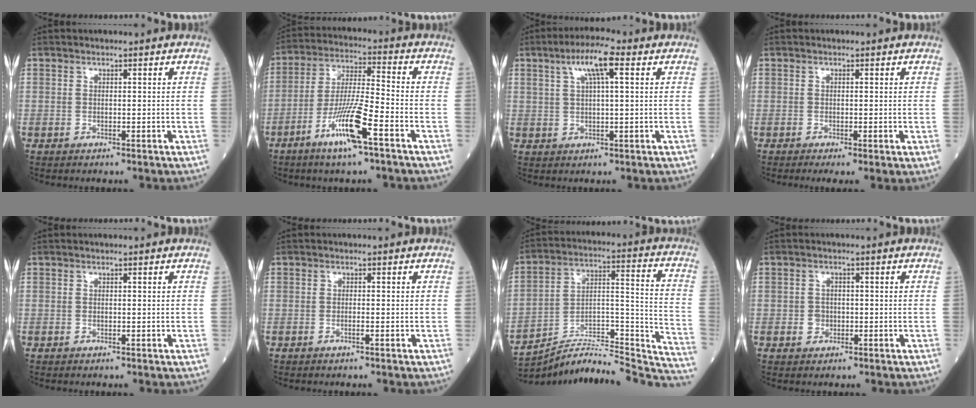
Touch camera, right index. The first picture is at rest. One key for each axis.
{"total": 10.7, "fx": -5.7, "fy": 0.4, "fz": 9.1, "tx": -0.177, "ty": -0.011, "tz": -0.111}
{"total": 6.4, "fx": 2.6, "fy": 0.9, "fz": 5.8, "tx": -0.108, "ty": 0.018, "tz": 0.043}
{"total": 2.3, "fx": -0.6, "fy": 0.2, "fz": 2.2, "tx": -0.034, "ty": -0.009, "tz": -0.008}
{"total": 0.0}
{"total": 0.6, "fx": -0.5, "fy": 0.0, "fz": 0.4, "tx": -0.008, "ty": 0.000, "tz": -0.009}
{"total": 22.9, "fx": -22.2, "fy": 1.1, "fz": 5.9, "tx": -0.064, "ty": 0.043, "tz": -0.334}
{"total": 1.7, "fx": -0.5, "fy": 1.5, "fz": 0.6, "tx": -0.008, "ty": 0.005, "tz": -0.007}